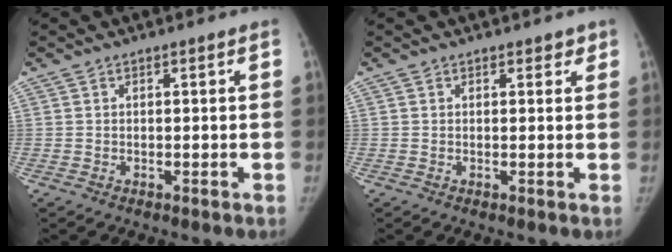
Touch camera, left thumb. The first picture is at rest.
{"total": 1.5, "force": [1.1, 0.9, 0.5], "torque": [0.011, -0.005, 0.008]}